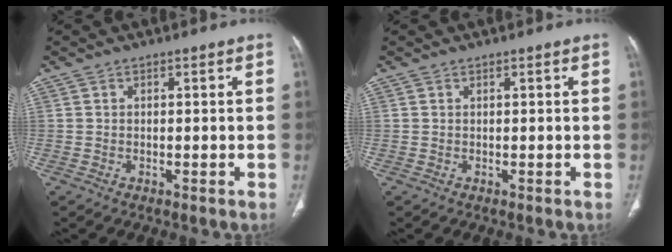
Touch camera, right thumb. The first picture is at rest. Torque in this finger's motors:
{"motor_torque": [0.00, 0.00, 0.00, 0.00, 0.07]}